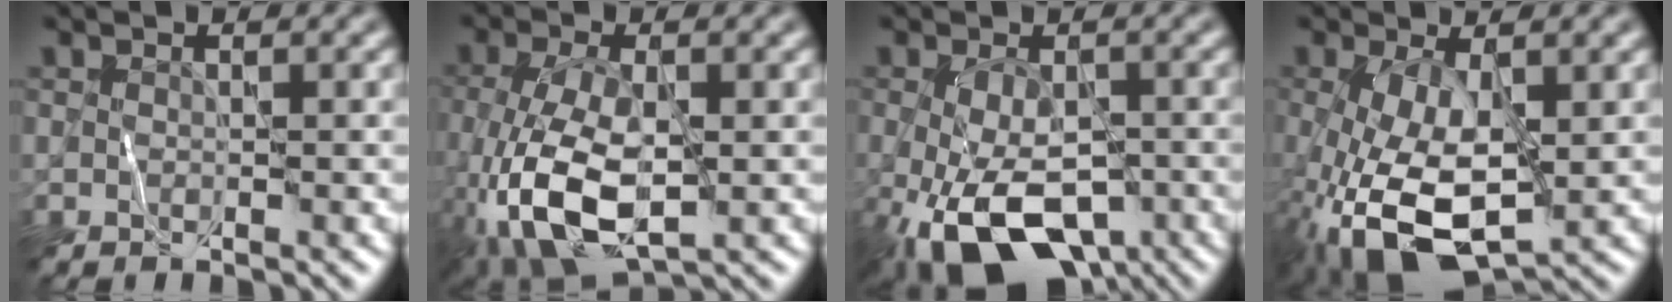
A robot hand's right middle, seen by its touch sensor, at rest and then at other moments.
{"total": 8.7, "force": [-2.7, 4.1, 7.2], "torque": [-0.177, -0.015, -0.054]}
{"total": 11.7, "force": [-4.6, 6.1, 8.9], "torque": [-0.180, -0.046, -0.065]}
{"total": 9.2, "force": [-2.1, 4.3, 7.8], "torque": [-0.195, -0.027, -0.034]}